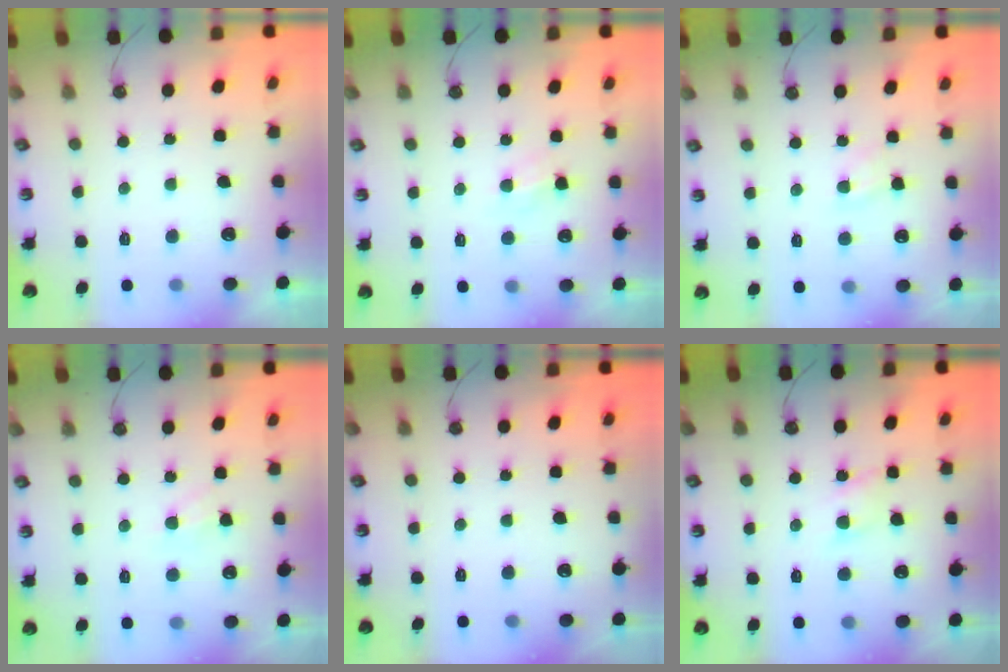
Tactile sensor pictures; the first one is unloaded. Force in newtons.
{"total": 3.0, "press": 2.9, "slide": 0.5}
{"total": 5.6, "press": 5.6, "slide": 0.7}
{"total": 4.9, "press": 4.9, "slide": 0.7}
{"total": 0.0}
{"total": 5.6, "press": 5.6, "slide": 0.8}